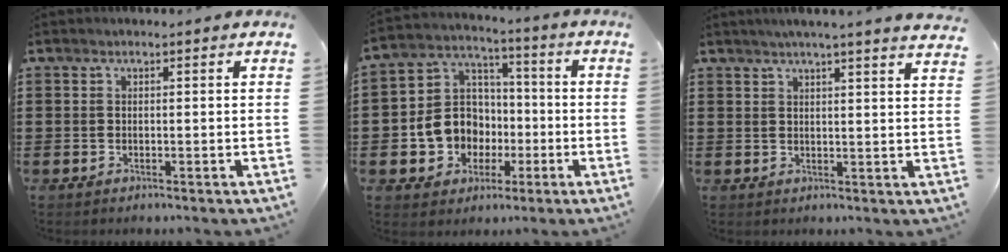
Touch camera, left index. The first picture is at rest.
{"total": 9.6, "force": [-2.1, 8.9, 3.1], "torque": [-0.107, 0.012, -0.034]}
{"total": 3.3, "force": [3.0, -0.9, 1.2], "torque": [-0.030, -0.009, 0.052]}